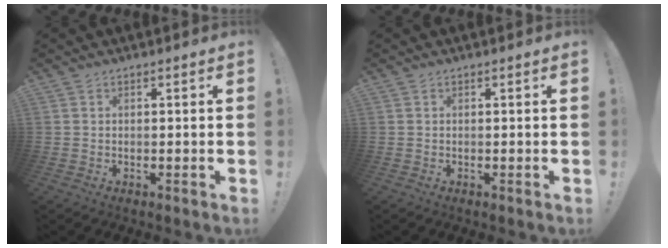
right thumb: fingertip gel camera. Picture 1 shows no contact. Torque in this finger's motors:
{"motor_torque": [0.09, -0.03, 0.10, -0.07, 0.00]}